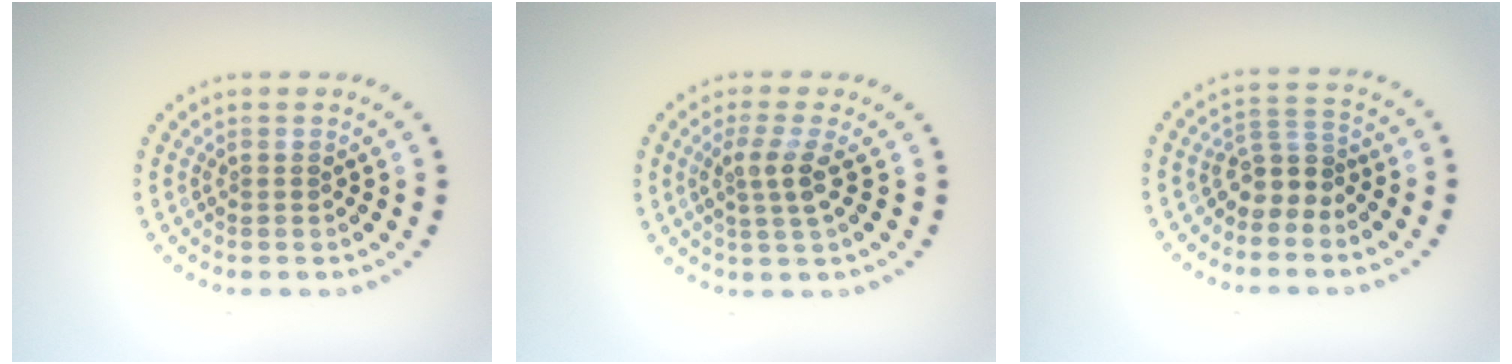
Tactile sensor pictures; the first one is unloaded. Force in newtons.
{"total": 2.5, "press": 2.0, "slide": 1.5}
{"total": 2.8, "press": 2.1, "slide": 1.8}